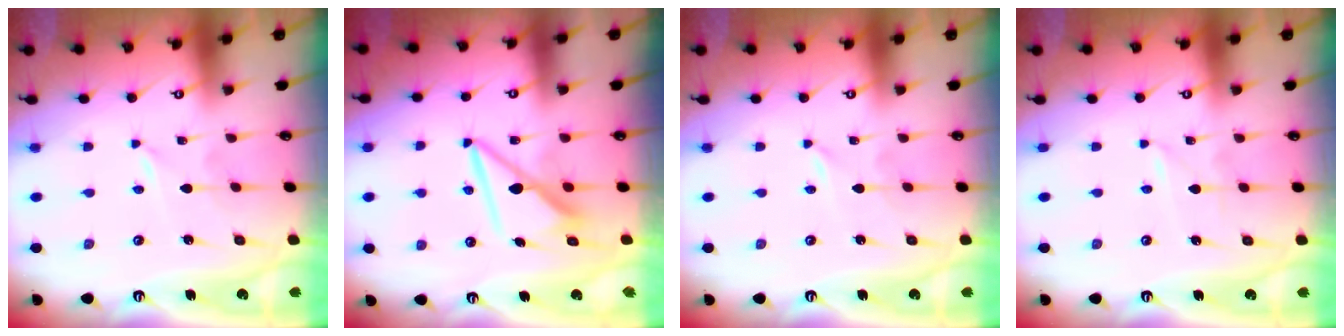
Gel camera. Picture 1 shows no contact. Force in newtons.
{"total": 9.0, "press": 8.9, "slide": 0.5}
{"total": 0.0}
{"total": 0.6, "press": 0.6, "slide": 0.0}